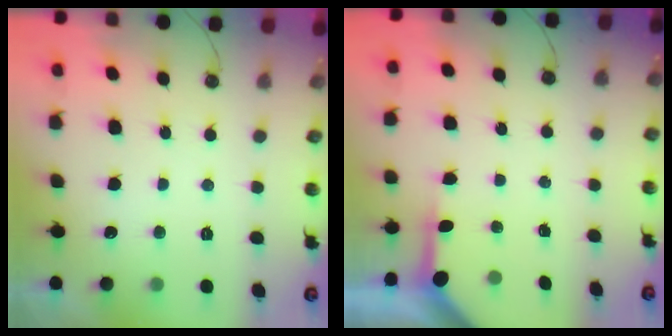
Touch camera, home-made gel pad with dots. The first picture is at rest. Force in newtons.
{"total": 3.6, "press": 3.5, "slide": 0.5}